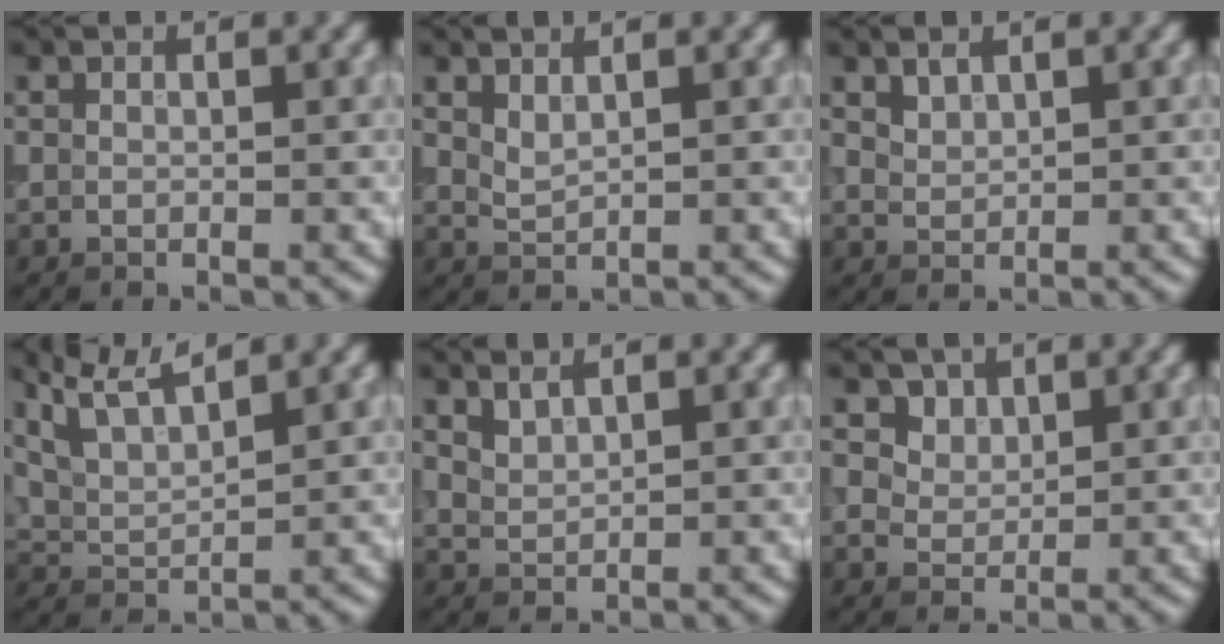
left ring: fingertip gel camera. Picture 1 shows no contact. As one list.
[{"total": 1.2, "force": [0.8, 0.5, 0.7], "torque": [-0.019, -0.001, 0.023]}, {"total": 1.2, "force": [0.9, 0.7, 0.4], "torque": [-0.010, -0.001, 0.023]}, {"total": 5.1, "force": [4.1, 1.2, 2.8], "torque": [-0.064, 0.019, 0.072]}, {"total": 1.4, "force": [1.2, 0.5, 0.6], "torque": [-0.016, -0.003, 0.029]}, {"total": 4.1, "force": [2.6, 2.7, 1.6], "torque": [-0.056, -0.016, 0.059]}]